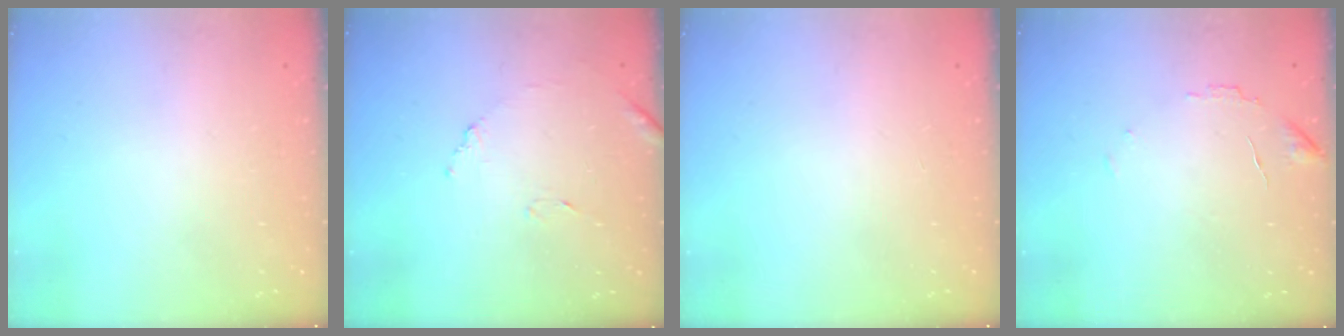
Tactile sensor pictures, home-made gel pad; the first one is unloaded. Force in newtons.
{"total": 7.8, "press": 7.8, "slide": 0.5}
{"total": 0.0}
{"total": 7.6, "press": 7.6, "slide": 0.4}